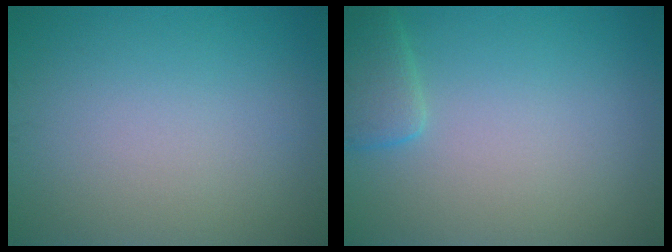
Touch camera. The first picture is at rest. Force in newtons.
{"total": 2.3, "press": 2.3, "slide": 0.2}